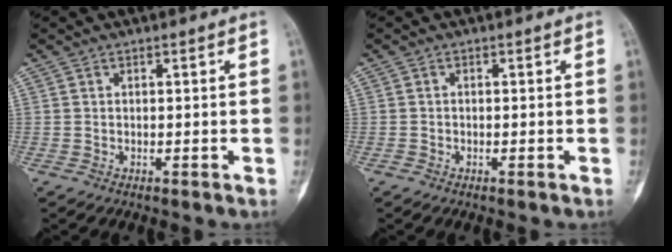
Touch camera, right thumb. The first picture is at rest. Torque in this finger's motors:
{"motor_torque": [0.31, 0.19, 0.19, 0.08, -0.01]}